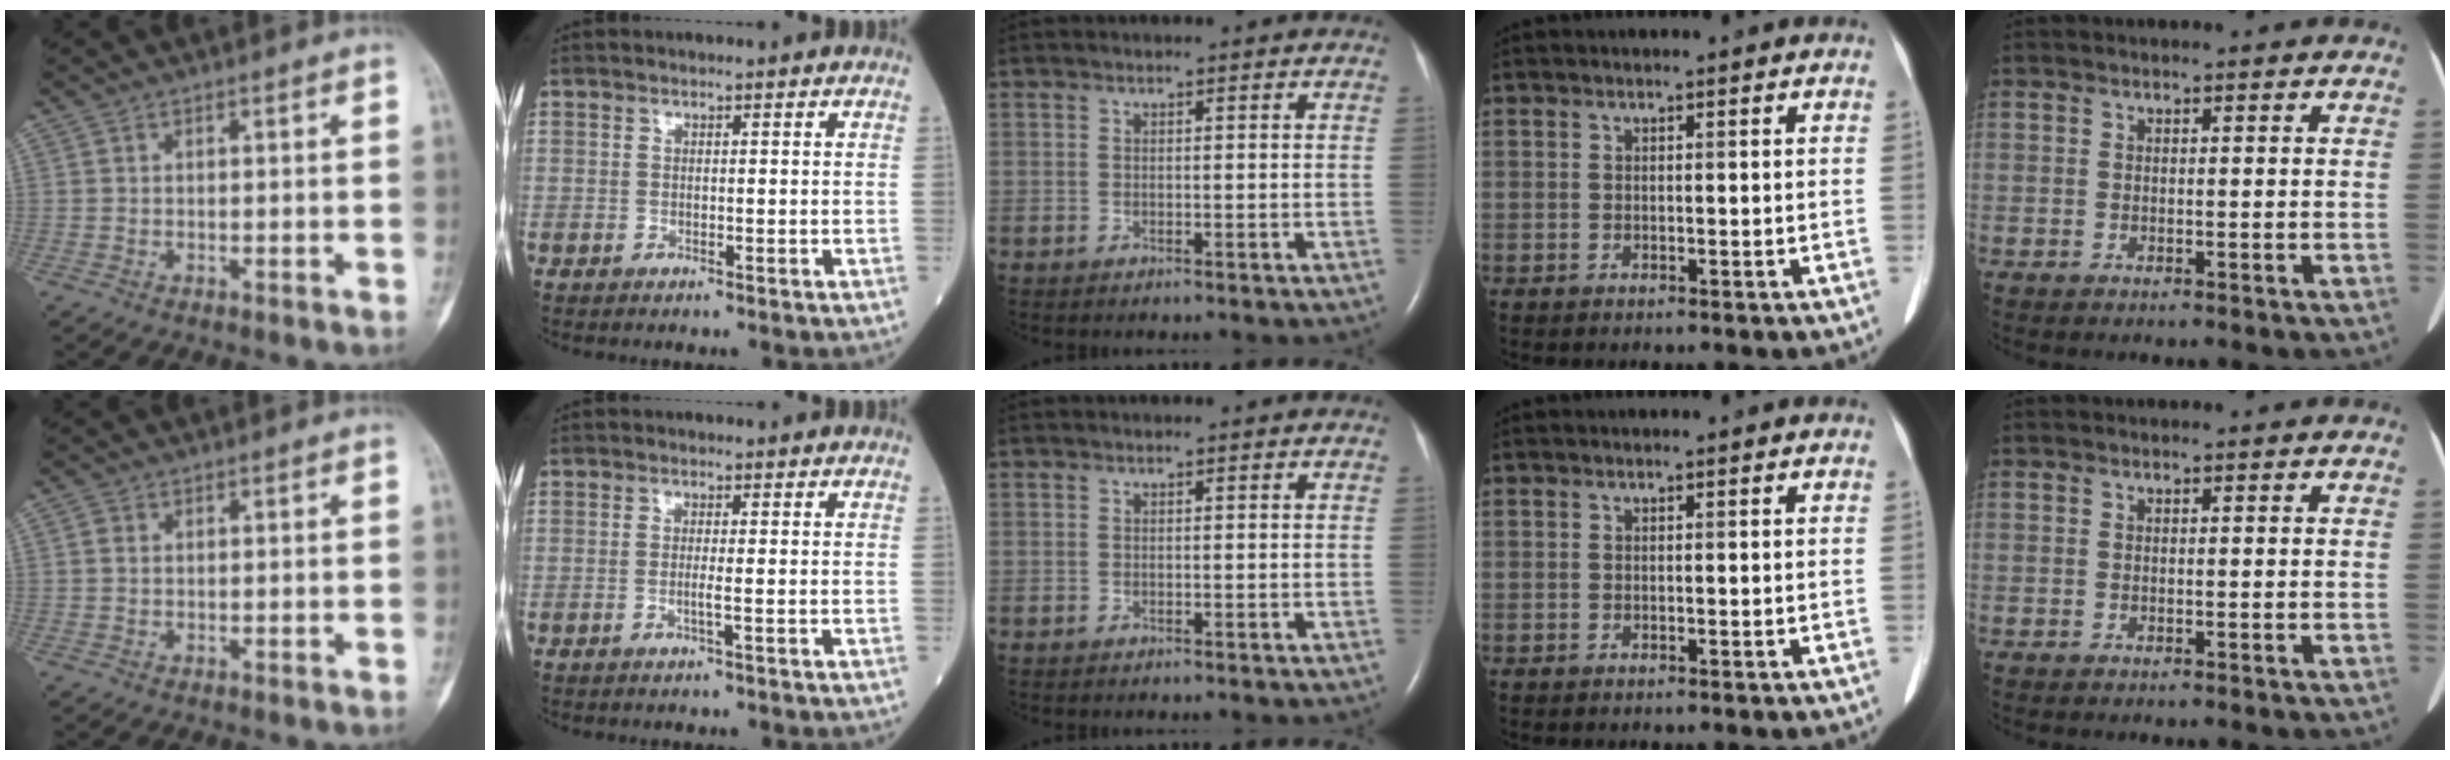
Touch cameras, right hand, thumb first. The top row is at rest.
{"thumb": {"total": 1.1, "force": [0.2, 0.9, 0.6], "torque": [-0.010, 0.002, 0.003]}, "index": {"total": 1.3, "force": [-0.3, -0.4, 1.2], "torque": [-0.026, -0.001, -0.008]}}